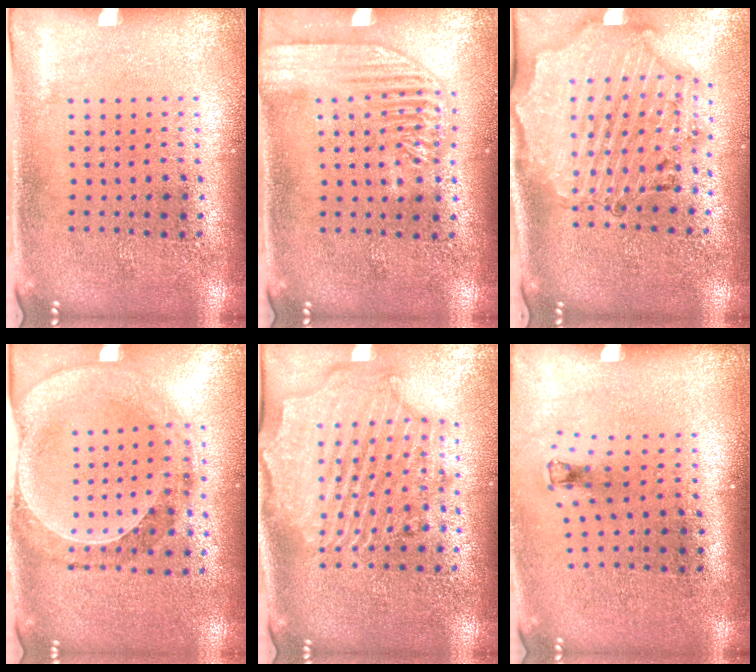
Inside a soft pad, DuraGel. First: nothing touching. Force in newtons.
{"total": 1.9, "press": 1.8, "slide": 0.2}
{"total": 2.2, "press": 2.1, "slide": 0.6}
{"total": 0.6, "press": 0.6, "slide": 0.2}
{"total": 2.6, "press": 2.3, "slide": 1.1}
{"total": 0.7, "press": 0.3, "slide": 0.6}